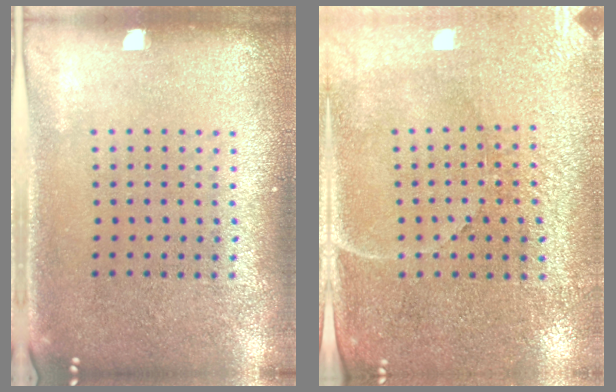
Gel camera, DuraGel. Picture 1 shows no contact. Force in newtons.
{"total": 3.3, "press": 3.1, "slide": 1.1}